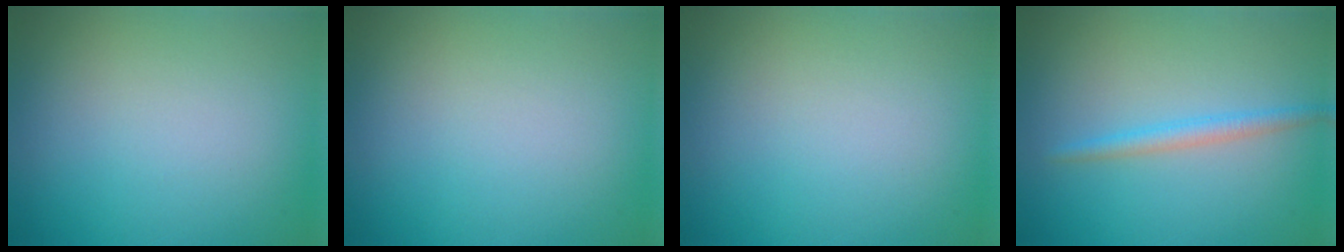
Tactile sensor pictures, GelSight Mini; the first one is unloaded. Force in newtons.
{"total": 0.0}
{"total": 0.0}
{"total": 1.8, "press": 1.8, "slide": 0.1}